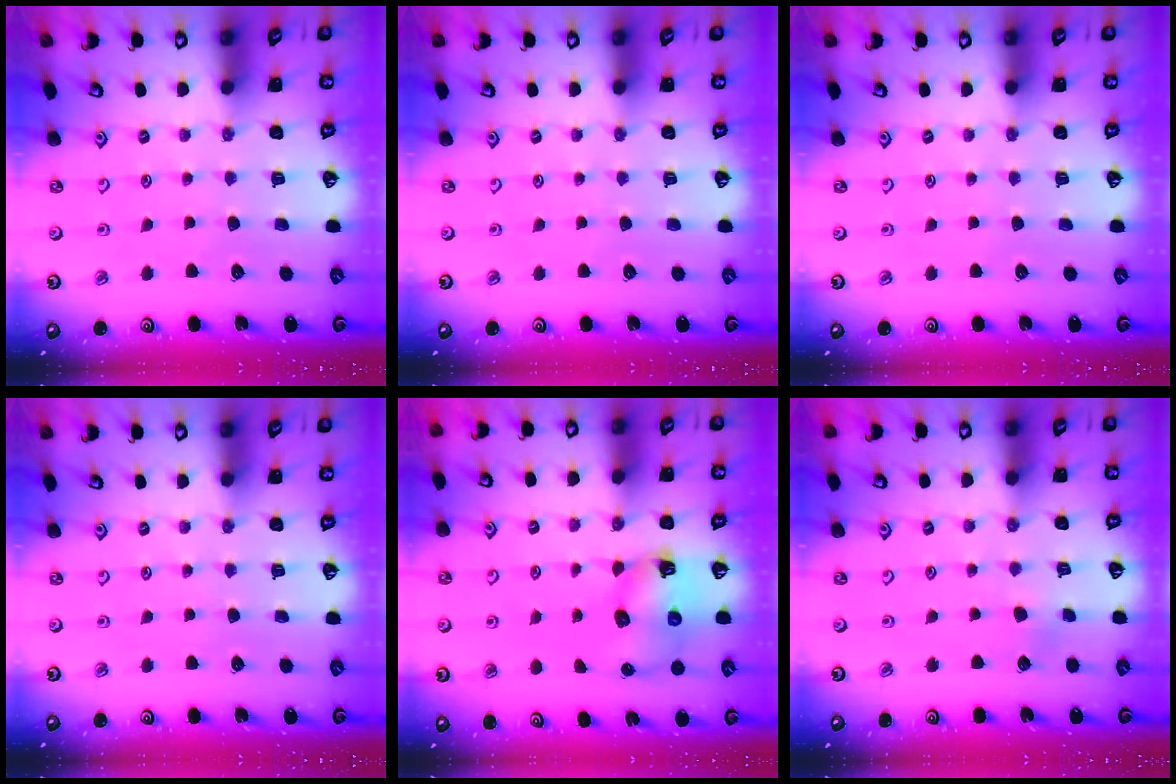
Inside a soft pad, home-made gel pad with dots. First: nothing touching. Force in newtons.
{"total": 0.0}
{"total": 0.0}
{"total": 0.0}
{"total": 6.8, "press": 6.8, "slide": 0.2}
{"total": 1.9, "press": 1.9, "slide": 0.2}